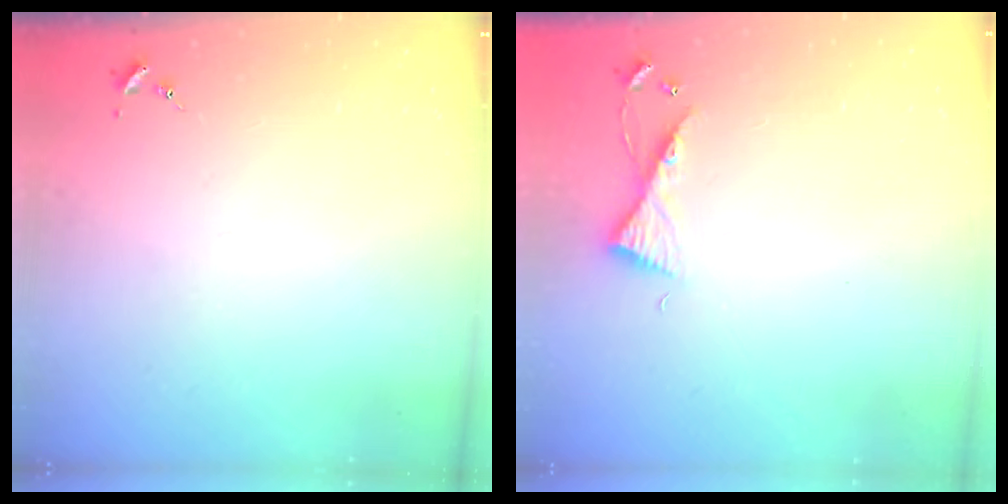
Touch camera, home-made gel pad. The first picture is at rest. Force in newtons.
{"total": 6.2, "press": 6.2, "slide": 0.6}